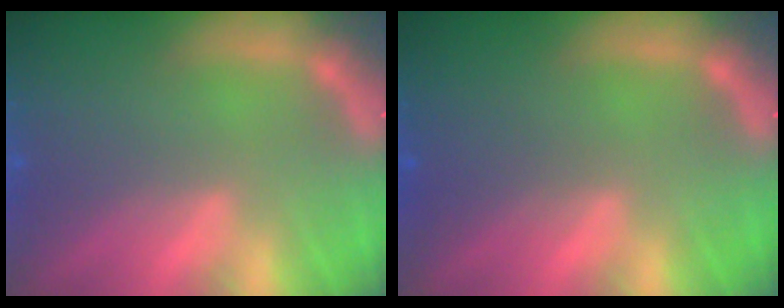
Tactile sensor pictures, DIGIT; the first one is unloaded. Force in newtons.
{"total": 1.4}